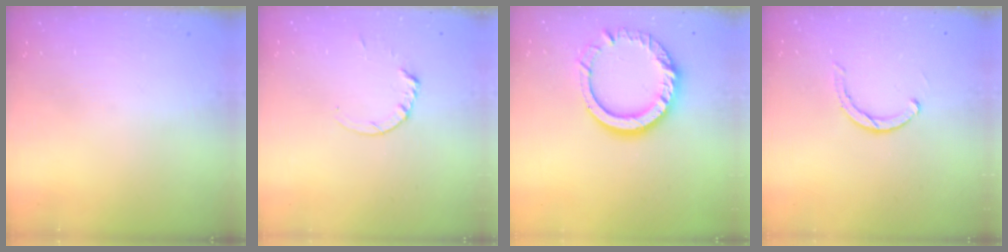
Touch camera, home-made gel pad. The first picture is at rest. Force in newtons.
{"total": 1.8, "press": 1.7, "slide": 0.2}
{"total": 15.6, "press": 15.5, "slide": 1.4}
{"total": 2.8, "press": 2.7, "slide": 0.3}